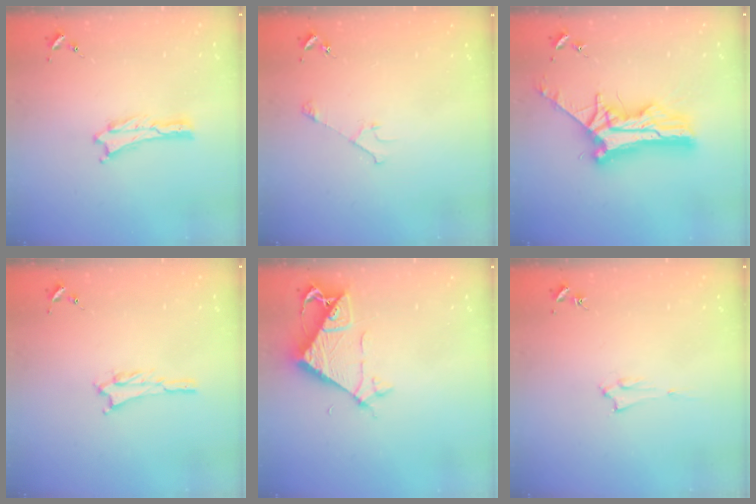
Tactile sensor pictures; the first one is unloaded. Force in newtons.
{"total": 3.2, "press": 3.2, "slide": 0.3}
{"total": 10.4, "press": 10.4, "slide": 0.9}
{"total": 1.2, "press": 1.2, "slide": 0.2}
{"total": 6.8, "press": 6.8, "slide": 0.6}
{"total": 1.5, "press": 1.5, "slide": 0.2}